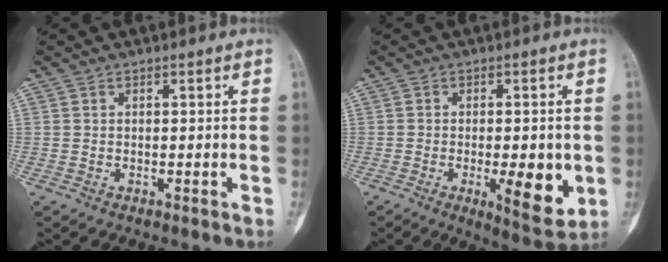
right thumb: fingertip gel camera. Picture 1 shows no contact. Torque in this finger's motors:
{"motor_torque": [-0.15, 0.50, 0.11, -0.06, 0.11]}